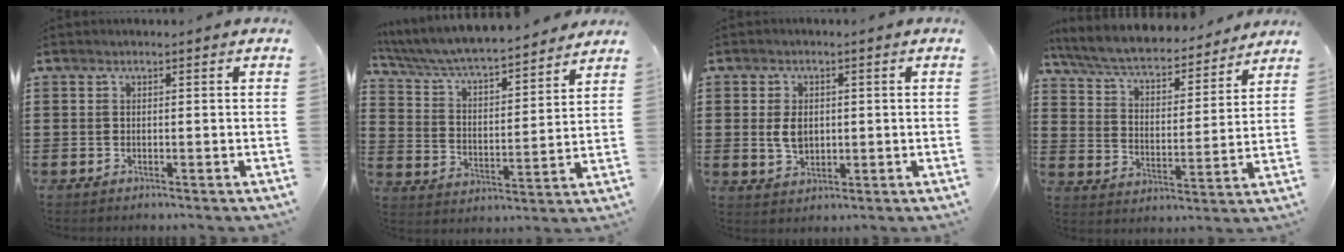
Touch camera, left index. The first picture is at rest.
{"total": 5.5, "force": [5.2, 0.4, 1.7], "torque": [-0.059, -0.041, 0.083]}
{"total": 3.9, "force": [0.2, 2.6, 2.9], "torque": [-0.060, 0.003, 0.000]}
{"total": 6.4, "force": [5.9, 0.8, 2.4], "torque": [-0.073, -0.039, 0.098]}